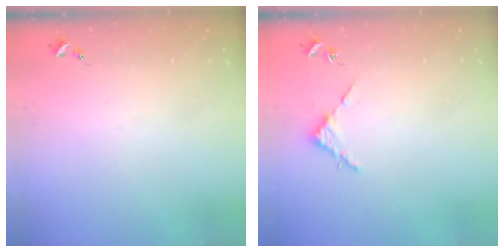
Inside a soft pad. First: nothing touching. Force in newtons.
{"total": 2.7, "press": 2.7, "slide": 0.3}